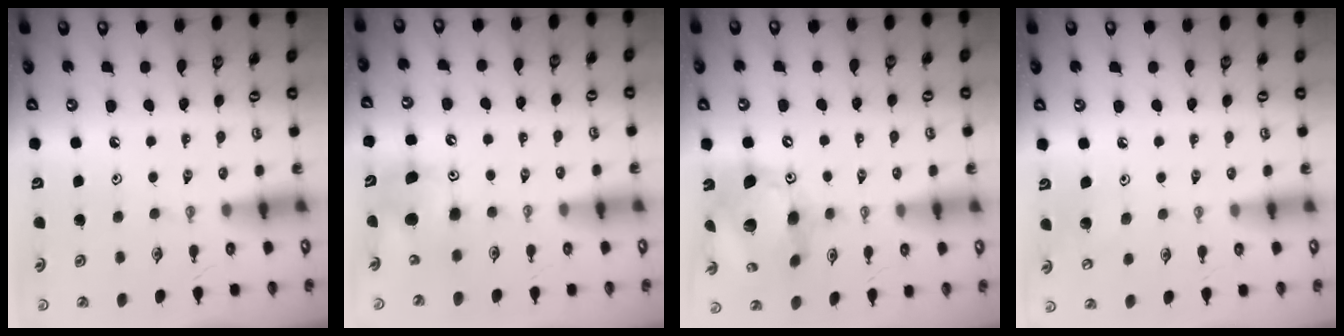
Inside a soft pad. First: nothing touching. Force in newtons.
{"total": 8.0, "press": 8.0, "slide": 0.3}
{"total": 16.7, "press": 16.6, "slide": 1.6}
{"total": 7.1, "press": 7.1, "slide": 0.9}